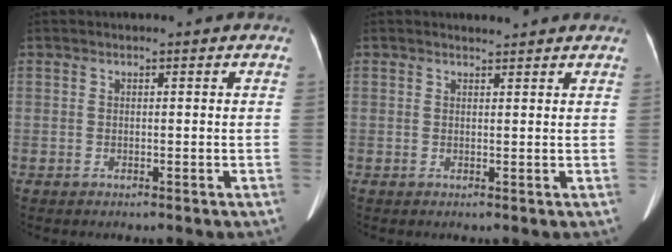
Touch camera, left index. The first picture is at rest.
{"total": 2.2, "force": [2.1, 0.3, 0.2], "torque": [-0.012, 0.009, 0.026]}